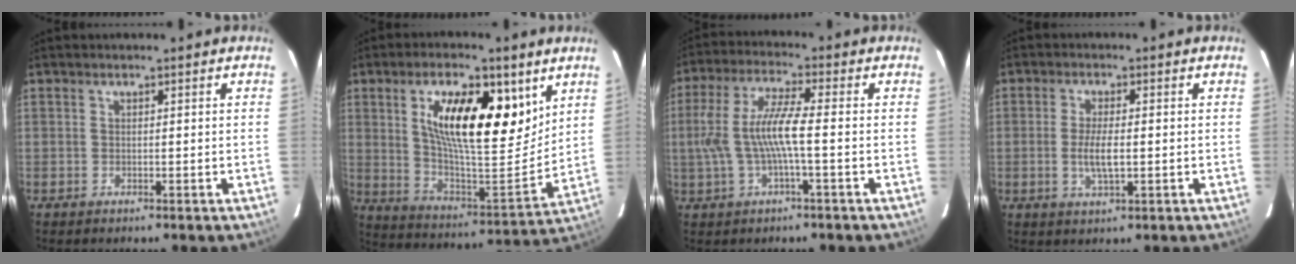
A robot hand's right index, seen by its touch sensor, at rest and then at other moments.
{"total": 19.7, "force": [8.4, 7.4, 16.1], "torque": [-0.270, 0.006, 0.147]}
{"total": 9.4, "force": [-1.2, 1.2, 9.3], "torque": [-0.195, 0.004, -0.017]}
{"total": 4.7, "force": [-0.7, 1.3, 4.4], "torque": [-0.088, -0.007, -0.011]}